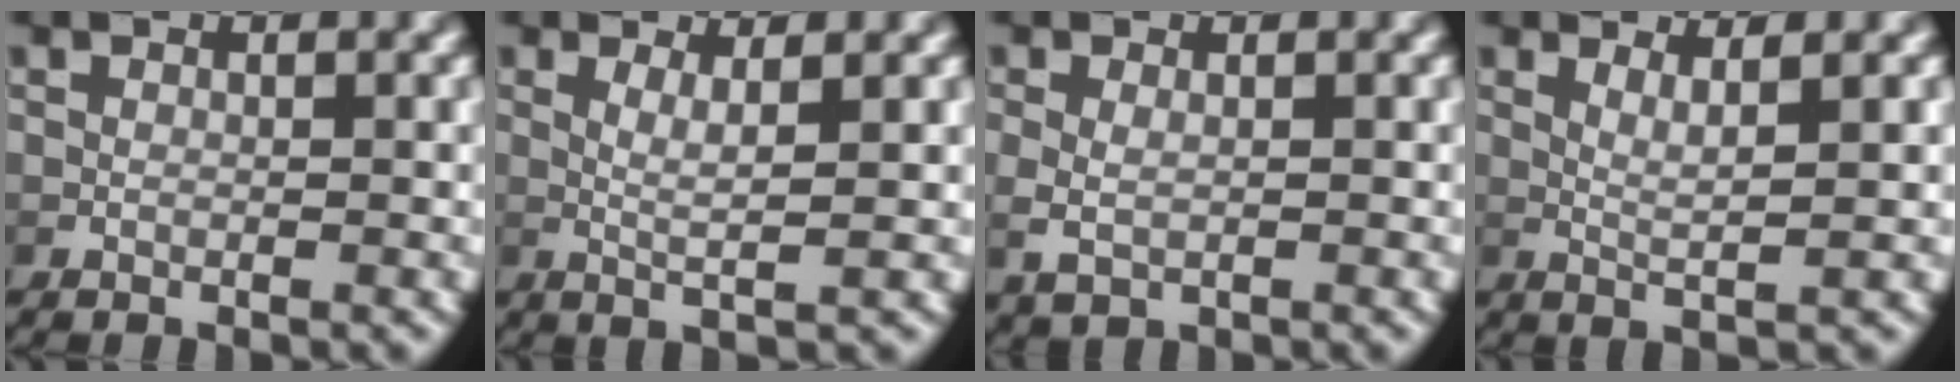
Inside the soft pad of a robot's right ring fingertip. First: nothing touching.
{"total": 2.8, "force": [0.9, 0.0, 2.6], "torque": [-0.045, -0.008, 0.019]}
{"total": 2.4, "force": [0.2, 1.6, 1.7], "torque": [-0.047, -0.013, 0.016]}
{"total": 2.8, "force": [1.3, 0.0, 2.4], "torque": [-0.037, -0.006, 0.025]}